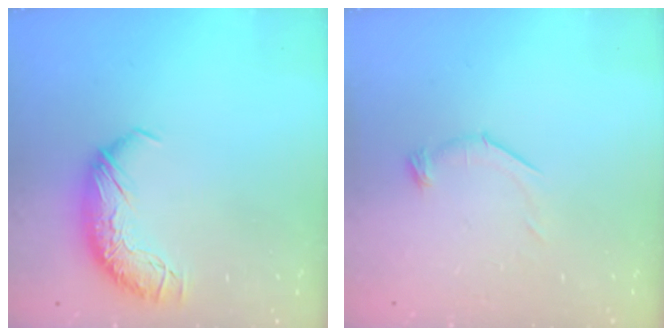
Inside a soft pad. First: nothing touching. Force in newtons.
{"total": 6.9, "press": 6.8, "slide": 1.1}